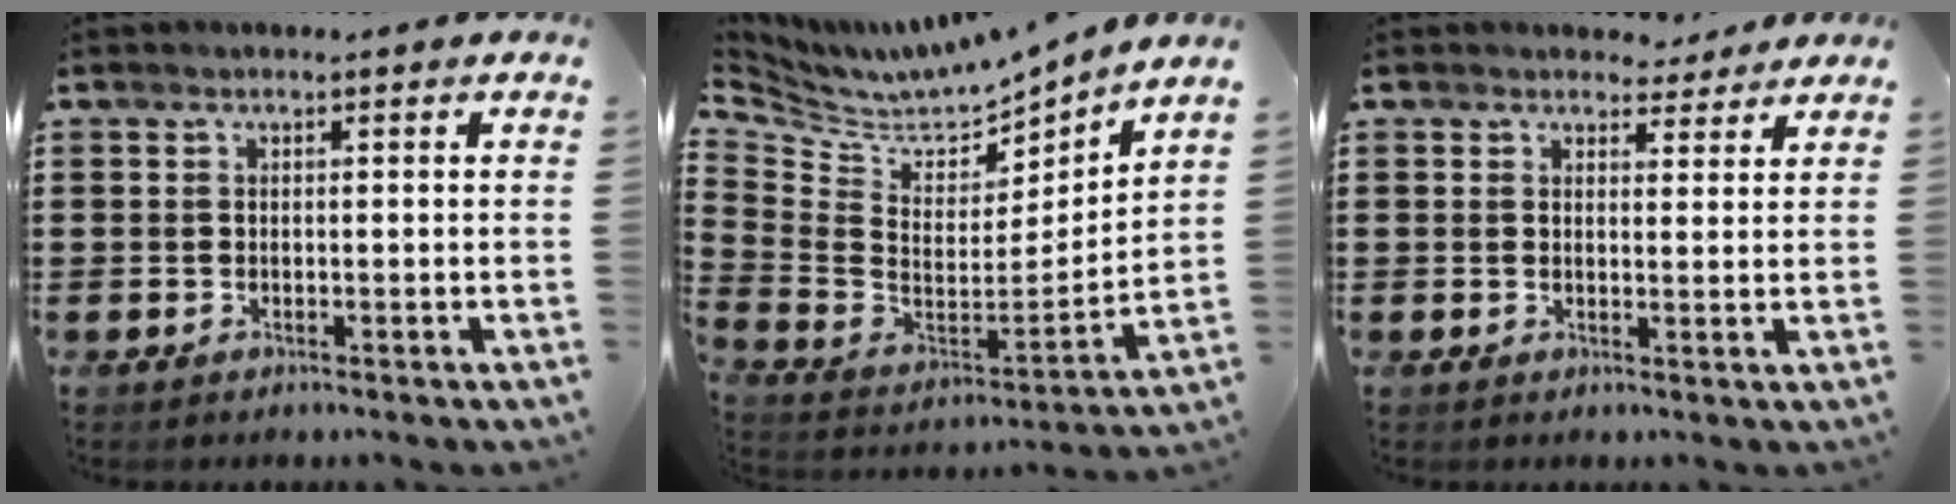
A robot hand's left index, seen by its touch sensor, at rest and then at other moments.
{"total": 6.3, "force": [6.2, 1.1, 0.7], "torque": [-0.058, -0.062, 0.102]}
{"total": 3.3, "force": [3.0, 1.2, 0.4], "torque": [-0.011, -0.008, 0.054]}